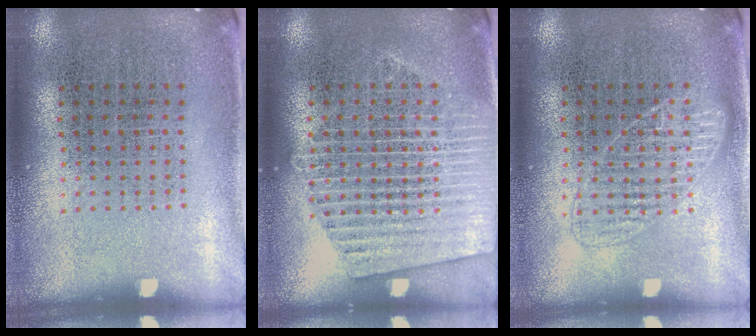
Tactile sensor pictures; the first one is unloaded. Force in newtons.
{"total": 1.8, "press": 1.7, "slide": 0.3}
{"total": 2.0, "press": 2.0, "slide": 0.4}